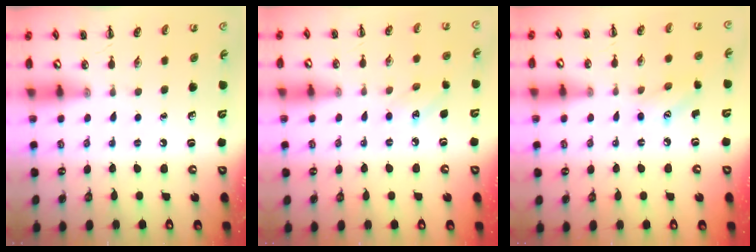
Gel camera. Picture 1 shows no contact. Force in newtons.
{"total": 4.9, "press": 4.7, "slide": 1.3}
{"total": 6.2, "press": 6.1, "slide": 1.1}